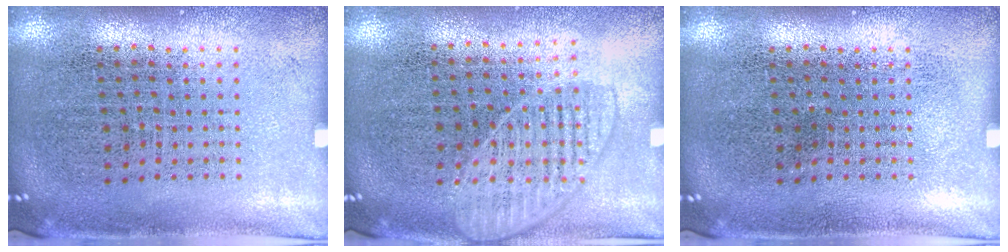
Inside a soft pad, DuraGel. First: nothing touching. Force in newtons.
{"total": 1.3, "press": 1.2, "slide": 0.6}
{"total": 0.0}